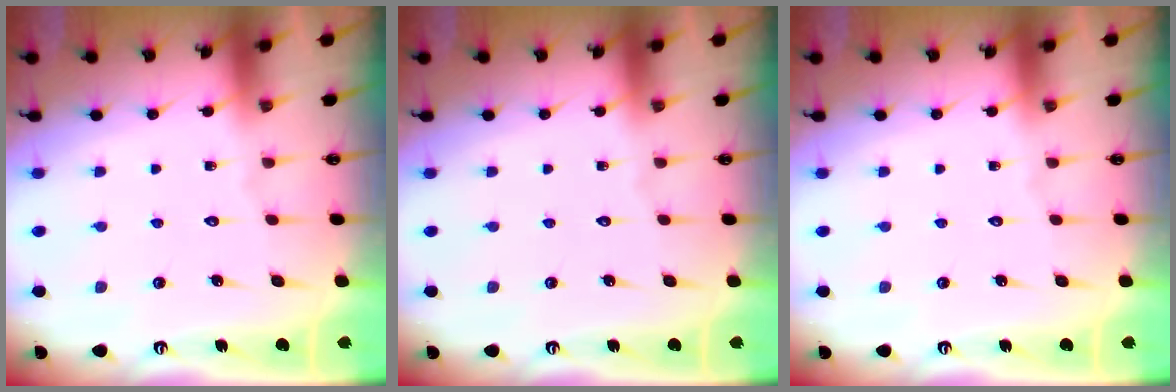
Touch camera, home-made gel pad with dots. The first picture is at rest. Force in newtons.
{"total": 0.0}
{"total": 0.0}